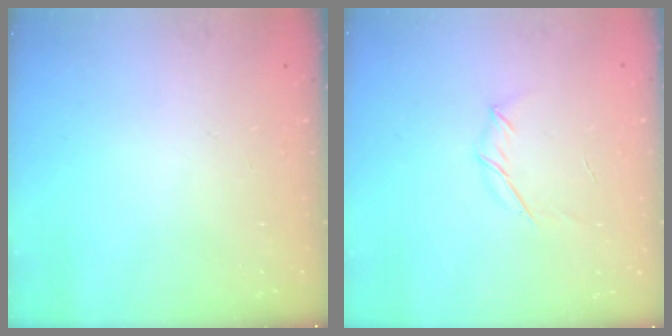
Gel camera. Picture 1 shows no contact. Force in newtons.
{"total": 3.9, "press": 3.8, "slide": 0.9}